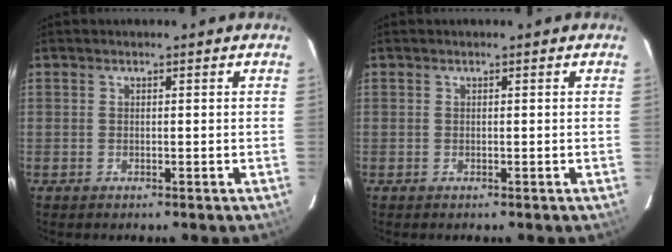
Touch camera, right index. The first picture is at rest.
{"total": 0.0}